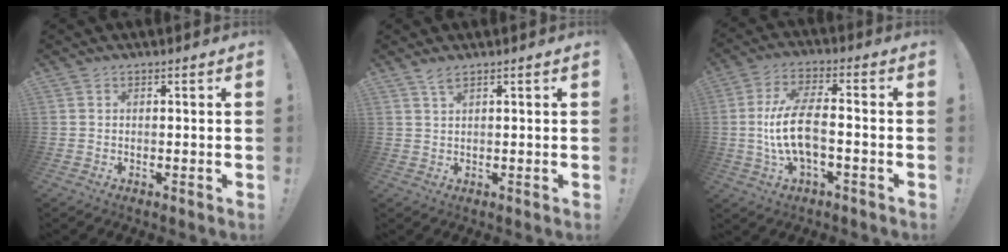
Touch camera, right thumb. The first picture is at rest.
{"total": 2.0, "force": [1.4, 0.2, 1.4], "torque": [-0.030, -0.004, 0.026]}
{"total": 10.8, "force": [-2.1, 3.6, 10.0], "torque": [-0.211, 0.002, -0.039]}